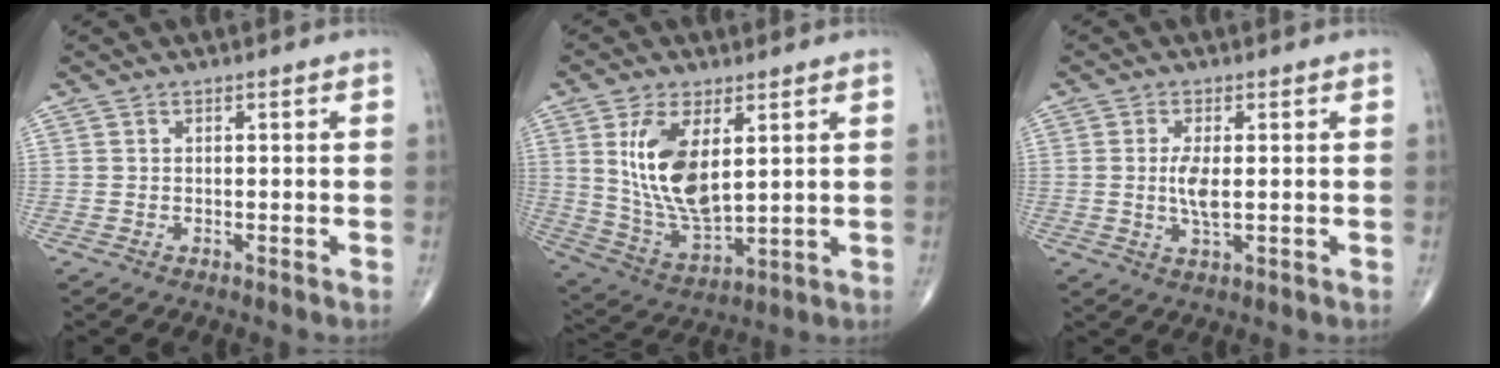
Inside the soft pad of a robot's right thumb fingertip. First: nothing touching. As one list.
[{"total": 13.7, "force": [3.8, 6.5, 11.5], "torque": [-0.215, -0.026, 0.088]}, {"total": 4.2, "force": [0.1, 1.4, 4.0], "torque": [-0.089, -0.011, 0.002]}]